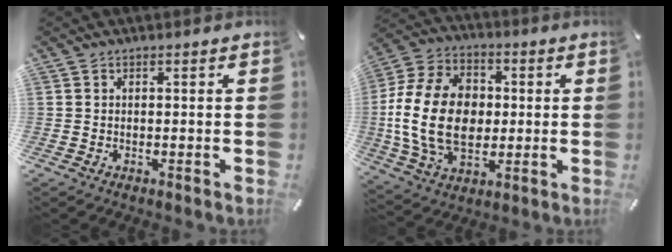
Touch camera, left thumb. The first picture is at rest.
{"total": 19.4, "force": [-0.5, 14.4, 13.0], "torque": [-0.282, 0.010, -0.013]}